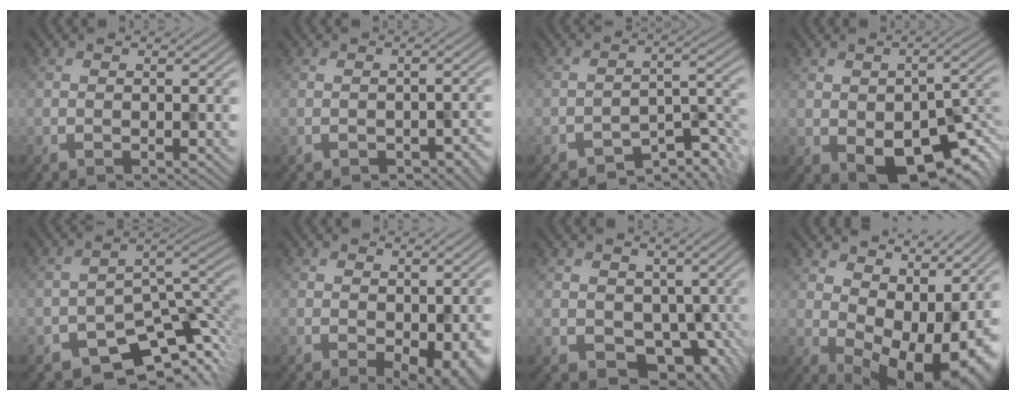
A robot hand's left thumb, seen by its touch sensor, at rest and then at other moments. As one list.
[{"total": 2.5, "force": [-1.8, 0.9, 1.5], "torque": [-0.015, -0.004, -0.008]}, {"total": 5.9, "force": [-5.3, 0.9, 2.2], "torque": [-0.029, 0.007, -0.079]}, {"total": 10.7, "force": [-4.4, 5.8, 7.8], "torque": [-0.103, -0.029, -0.051]}, {"total": 8.6, "force": [-6.1, 4.6, 4.0], "torque": [-0.043, -0.029, -0.096]}, {"total": 4.5, "force": [-1.6, 2.3, 3.5], "torque": [-0.048, -0.027, 0.004]}, {"total": 4.7, "force": [-0.3, 4.2, 2.0], "torque": [-0.038, -0.029, 0.008]}, {"total": 11.7, "force": [3.2, 7.3, 8.6], "torque": [-0.106, -0.014, 0.078]}]